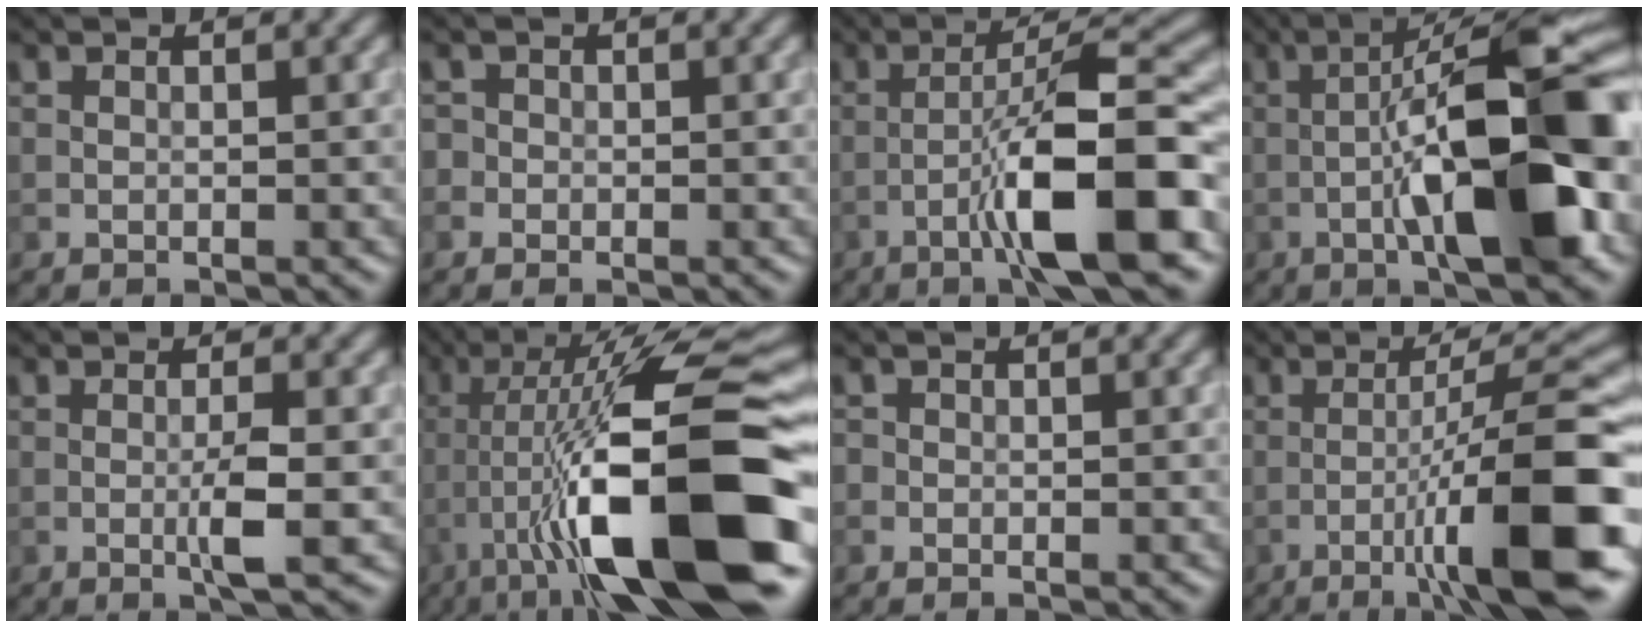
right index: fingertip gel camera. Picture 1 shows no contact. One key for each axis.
{"total": 1.0, "fx": -0.2, "fy": 1.0, "fz": 0.0, "tx": 0.007, "ty": 0.004, "tz": -0.006}
{"total": 10.1, "fx": -3.8, "fy": 1.8, "fz": 9.2, "tx": -0.146, "ty": 0.019, "tz": -0.065}
{"total": 14.4, "fx": -2.8, "fy": 3.6, "fz": 13.6, "tx": -0.203, "ty": 0.026, "tz": -0.049}
{"total": 2.7, "fx": -0.4, "fy": 0.2, "fz": 2.6, "tx": -0.047, "ty": -0.002, "tz": -0.010}
{"total": 16.3, "fx": -4.5, "fy": 3.7, "fz": 15.2, "tx": -0.253, "ty": 0.020, "tz": -0.068}
{"total": 0.6, "fx": -0.2, "fy": 0.5, "fz": 0.0, "tx": 0.002, "ty": -0.001, "tz": -0.001}
{"total": 11.3, "fx": -4.1, "fy": 1.4, "fz": 10.4, "tx": -0.152, "ty": 0.020, "tz": -0.059}